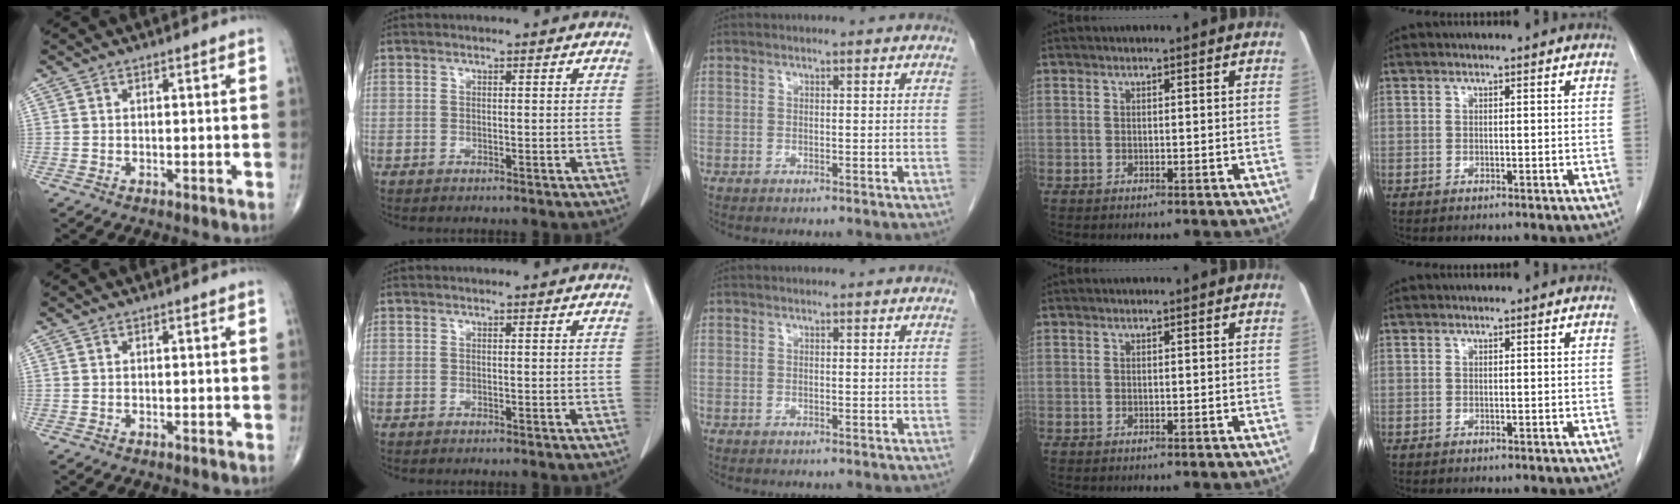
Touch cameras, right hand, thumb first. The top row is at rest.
{}